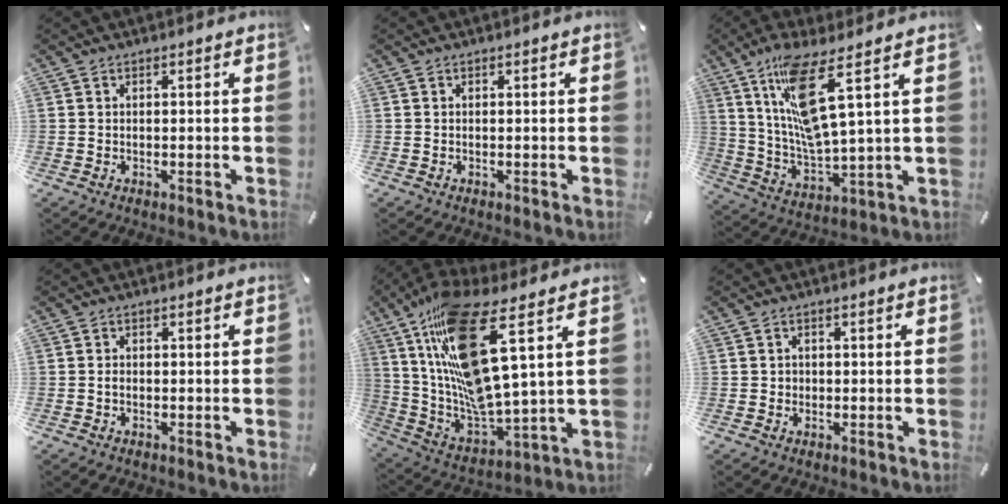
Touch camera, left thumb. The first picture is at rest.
{"total": 0.0}
{"total": 14.4, "force": [7.5, 2.4, 12.1], "torque": [-0.265, -0.033, 0.120]}
{"total": 1.1, "force": [-0.4, 0.7, 0.7], "torque": [-0.015, 0.002, -0.009]}
{"total": 20.9, "force": [9.4, 5.0, 18.0], "torque": [-0.377, -0.070, 0.146]}
{"total": 1.5, "force": [-0.3, 1.4, 0.4], "torque": [-0.009, 0.007, -0.009]}